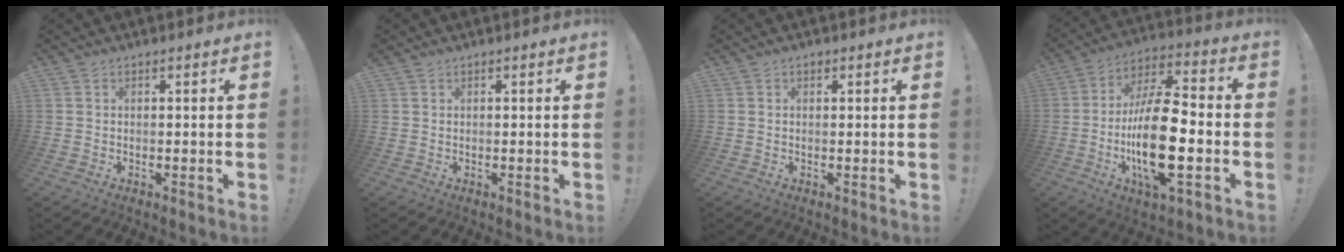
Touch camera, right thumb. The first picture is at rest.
{"total": 0.5, "force": [0.4, 0.3, 0.1], "torque": [0.004, -0.002, 0.008]}
{"total": 0.7, "force": [0.4, 0.5, 0.2], "torque": [-0.004, 0.000, 0.008]}
{"total": 20.7, "force": [-4.2, 7.5, 18.8], "torque": [-0.360, 0.004, -0.072]}